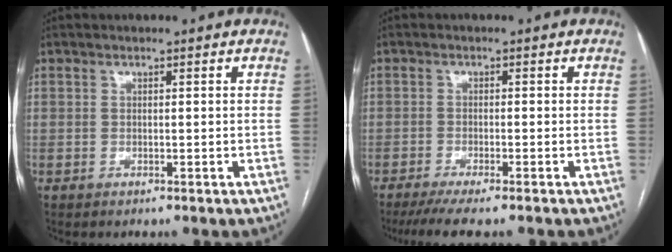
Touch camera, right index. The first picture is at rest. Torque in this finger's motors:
{"motor_torque": [0.40, -0.41, 0.24, 0.05]}